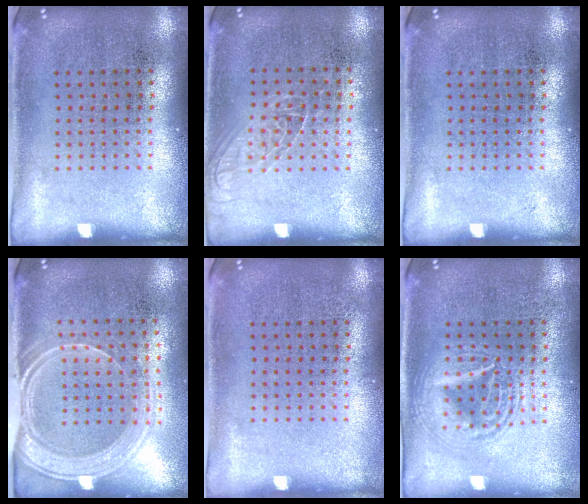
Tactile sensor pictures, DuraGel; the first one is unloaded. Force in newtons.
{"total": 1.2, "press": 1.1, "slide": 0.5}
{"total": 0.0}
{"total": 1.8, "press": 1.5, "slide": 0.9}
{"total": 0.0}
{"total": 2.9, "press": 2.9, "slide": 0.3}